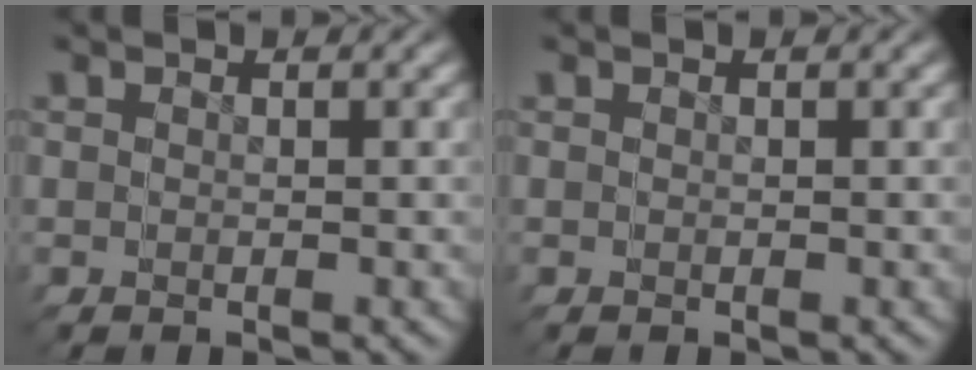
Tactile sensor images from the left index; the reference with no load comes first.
{"total": 0.0}